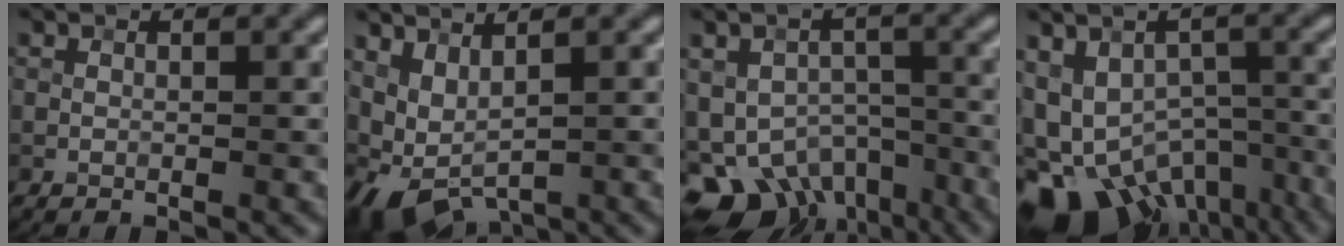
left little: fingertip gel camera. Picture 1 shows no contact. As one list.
[{"total": 4.8, "force": [0.0, 2.6, 4.1], "torque": [-0.096, -0.009, 0.010]}, {"total": 10.4, "force": [-6.8, 6.1, 4.9], "torque": [-0.077, -0.016, -0.098]}, {"total": 14.9, "force": [-8.4, 9.6, 7.6], "torque": [-0.127, -0.031, -0.095]}]